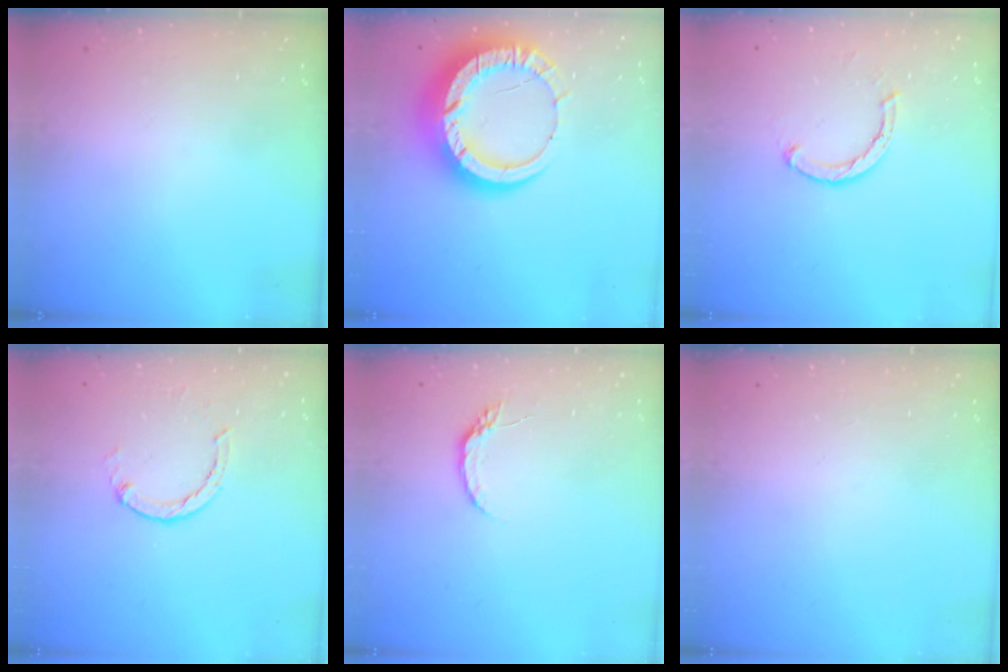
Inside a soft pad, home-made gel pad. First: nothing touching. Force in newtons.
{"total": 16.0, "press": 15.9, "slide": 1.7}
{"total": 2.1, "press": 2.1, "slide": 0.1}
{"total": 2.0, "press": 2.0, "slide": 0.2}
{"total": 4.9, "press": 4.8, "slide": 0.7}
{"total": 0.0}